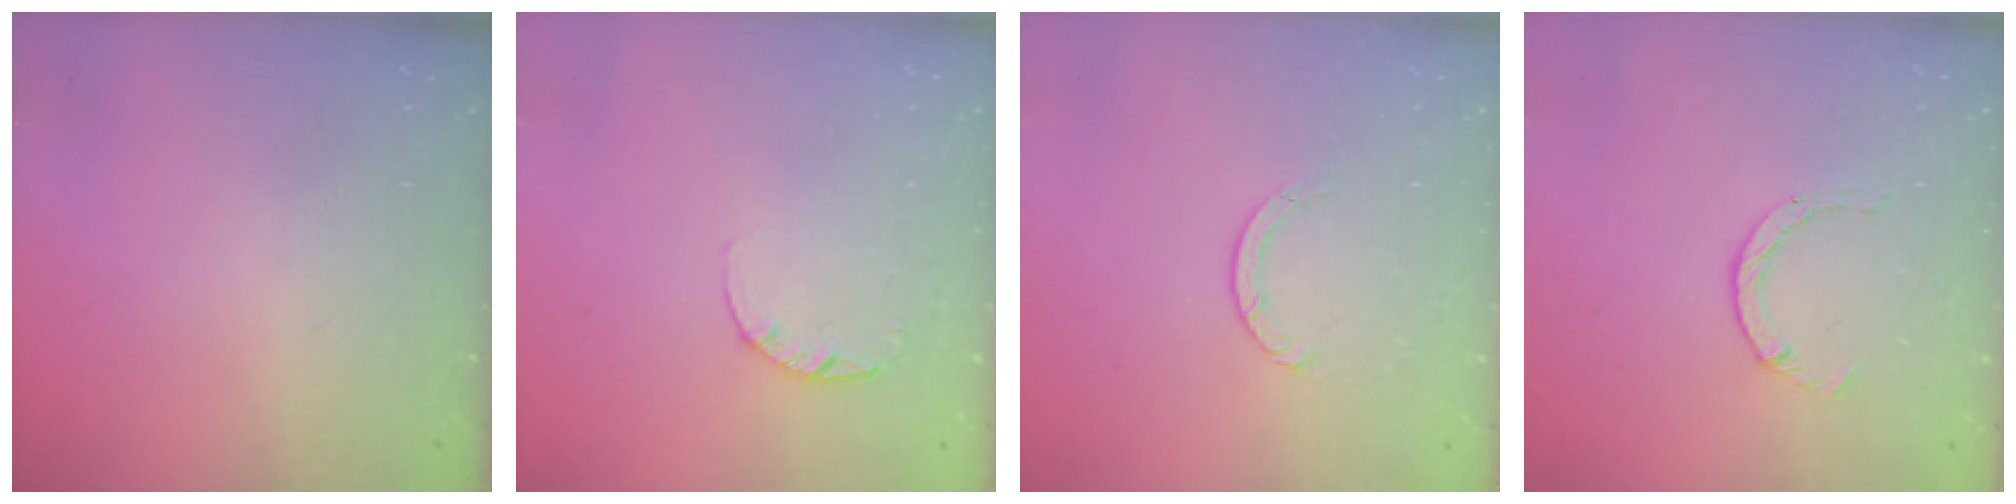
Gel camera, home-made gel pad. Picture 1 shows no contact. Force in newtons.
{"total": 2.6, "press": 2.5, "slide": 0.4}
{"total": 1.1, "press": 1.1, "slide": 0.1}
{"total": 2.1, "press": 2.1, "slide": 0.3}